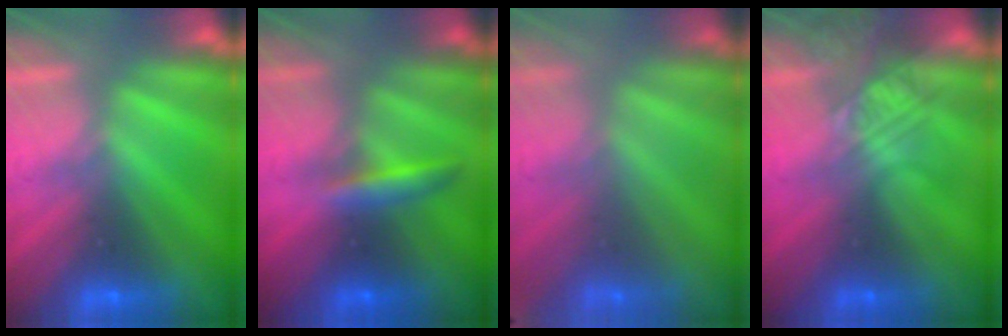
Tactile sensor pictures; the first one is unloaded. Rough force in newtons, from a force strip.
{"total": 2.8}
{"total": 1.4}
{"total": 2.3}